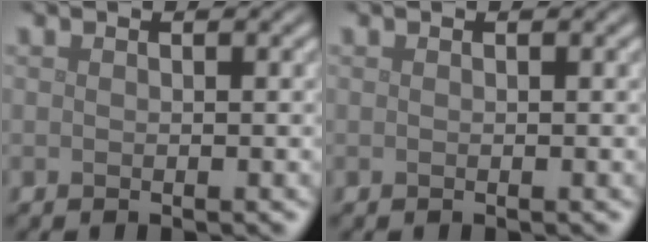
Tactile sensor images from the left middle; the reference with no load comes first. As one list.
[{"total": 0.0}]